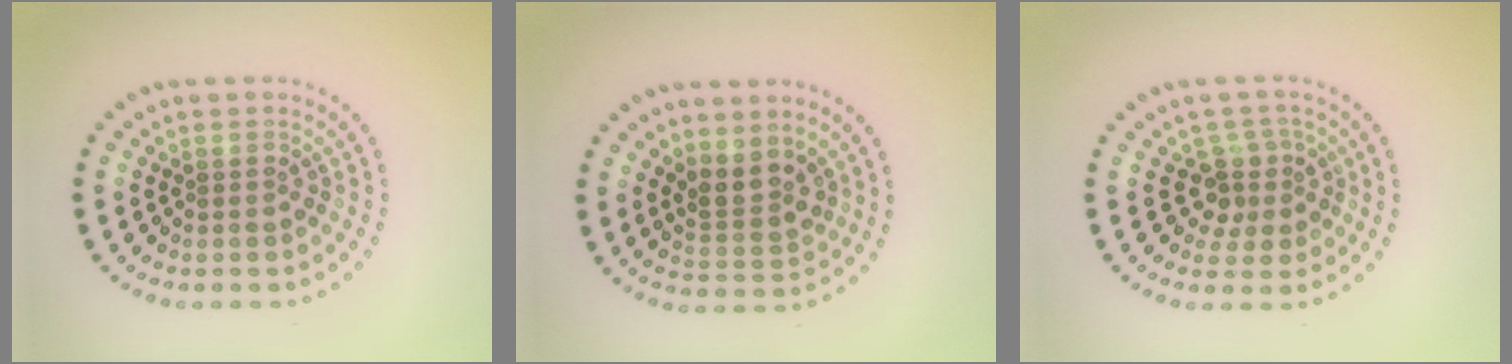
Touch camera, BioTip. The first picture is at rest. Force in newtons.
{"total": 2.5, "press": 1.9, "slide": 1.6}
{"total": 2.8, "press": 2.1, "slide": 1.9}